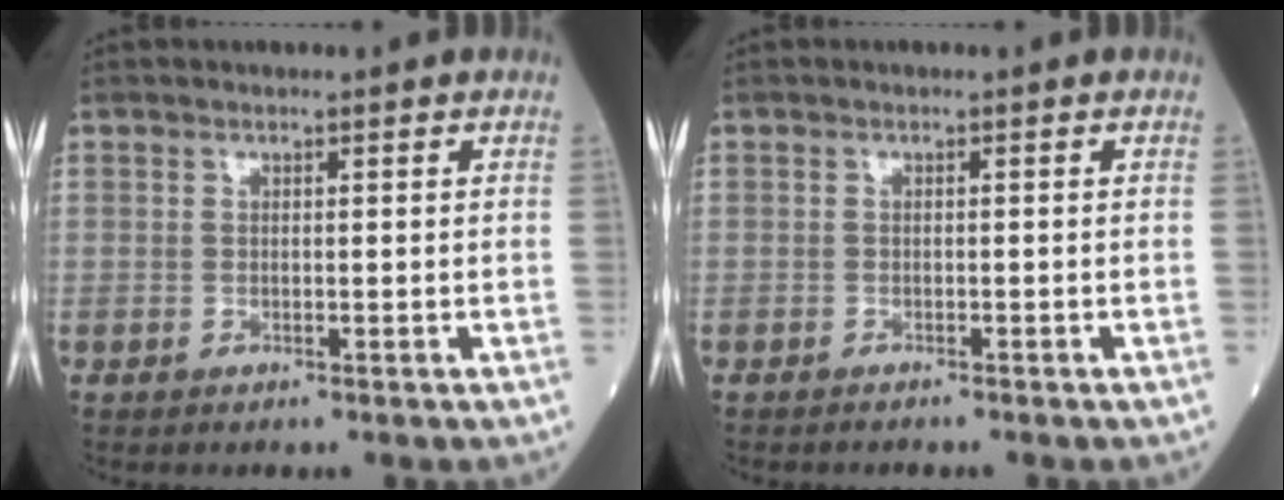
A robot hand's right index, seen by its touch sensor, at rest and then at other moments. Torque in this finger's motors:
{"motor_torque": [-0.12, -0.06, 0.00, -0.02]}